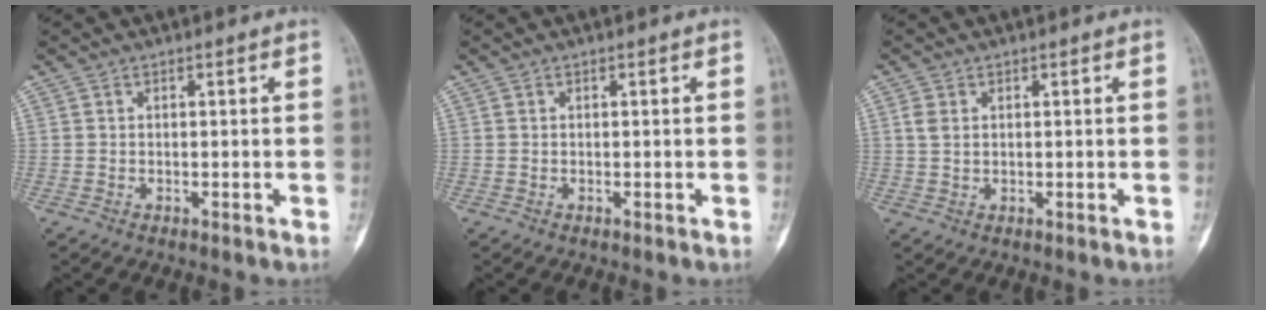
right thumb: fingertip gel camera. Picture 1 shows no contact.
{"total": 0.0}
{"total": 2.3, "force": [0.7, 1.6, 1.5], "torque": [-0.028, 0.002, 0.016]}